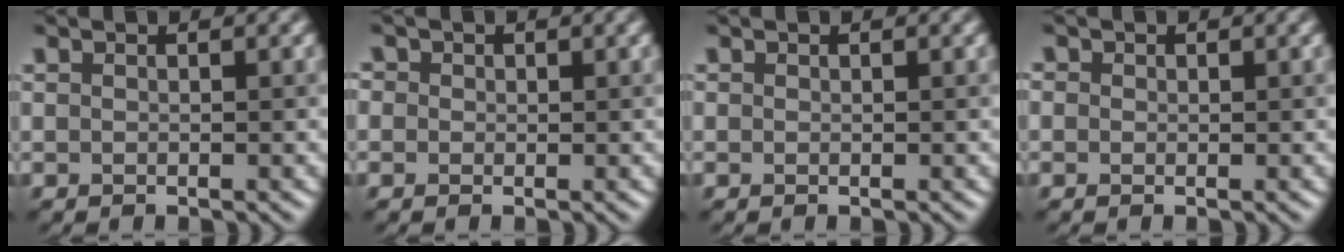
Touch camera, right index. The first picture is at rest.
{"total": 2.0, "force": [0.9, 1.7, 0.7], "torque": [-0.010, 0.013, -0.007]}
{"total": 0.0}
{"total": 0.8, "force": [0.3, 0.7, 0.2], "torque": [-0.001, -0.001, -0.005]}